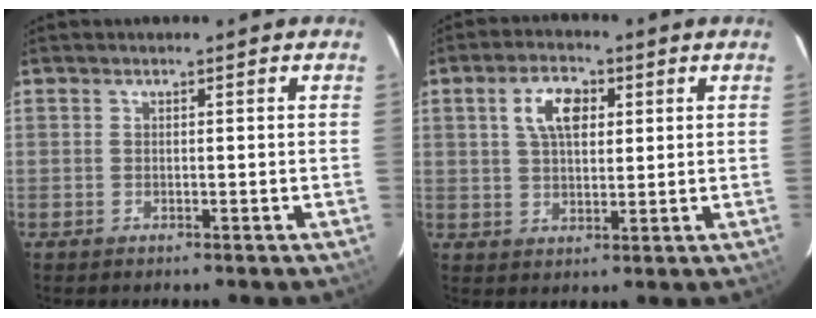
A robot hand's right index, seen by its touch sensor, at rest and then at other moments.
{"total": 7.0, "force": [2.3, 3.9, 5.4], "torque": [-0.098, 0.018, 0.043]}